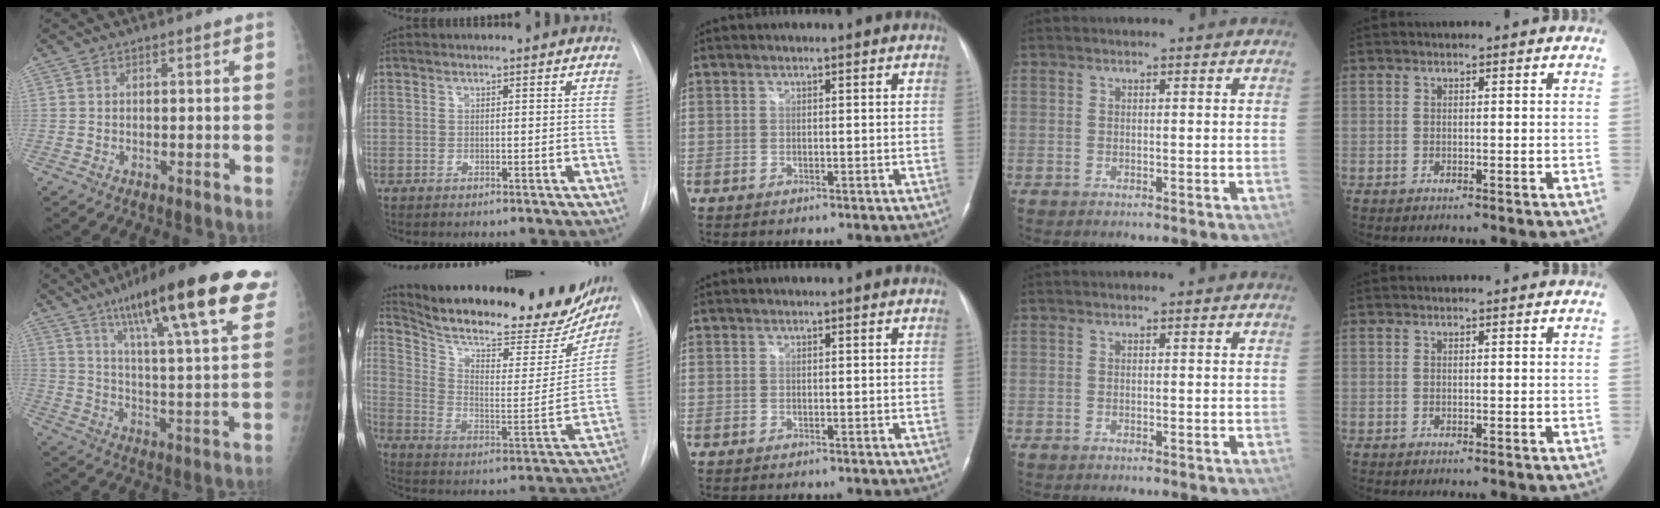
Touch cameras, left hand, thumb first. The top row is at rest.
{"thumb": {"total": 27.5, "force": [16.2, 4.7, 21.7], "torque": [-0.312, -0.035, 0.242]}, "index": {"total": 28.7, "force": [24.8, 7.4, 12.6], "torque": [-0.203, -0.049, 0.337]}}